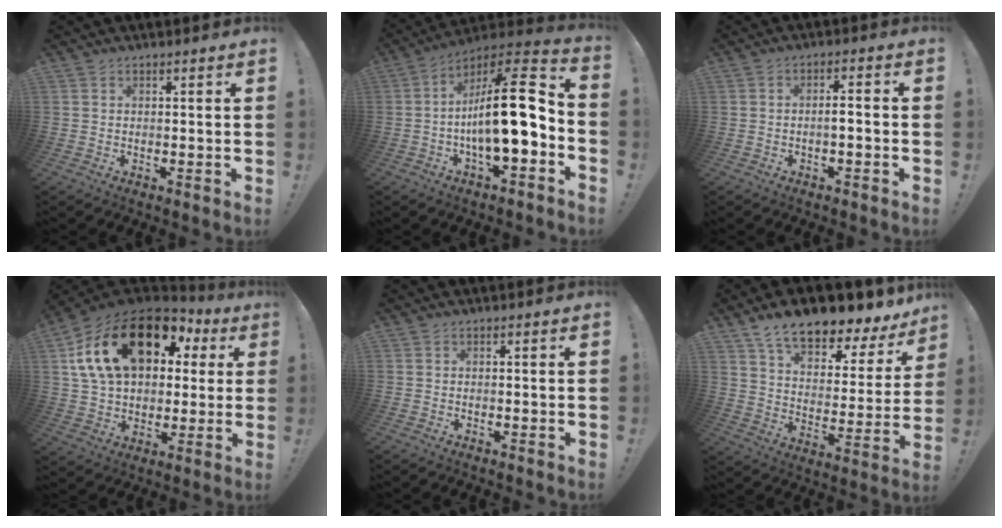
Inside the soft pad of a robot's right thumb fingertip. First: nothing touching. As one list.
[{"total": 20.9, "force": [-1.2, 6.8, 19.7], "torque": [-0.316, 0.005, -0.022]}, {"total": 3.2, "force": [-1.4, 0.7, 2.8], "torque": [-0.049, 0.008, -0.024]}, {"total": 24.3, "force": [9.1, 14.9, 16.9], "torque": [-0.290, -0.031, 0.173]}, {"total": 0.0}, {"total": 13.8, "force": [10.9, 4.6, 7.1], "torque": [-0.118, -0.088, 0.184]}]